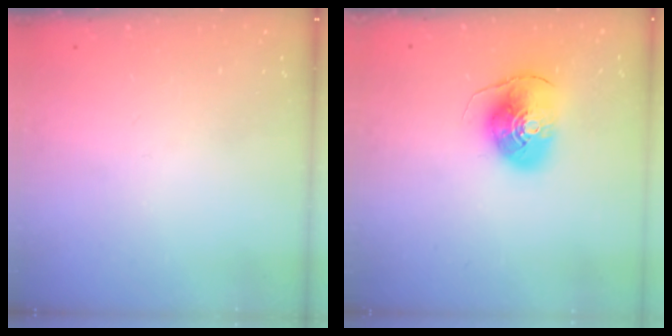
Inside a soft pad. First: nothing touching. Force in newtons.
{"total": 10.2, "press": 10.1, "slide": 1.5}